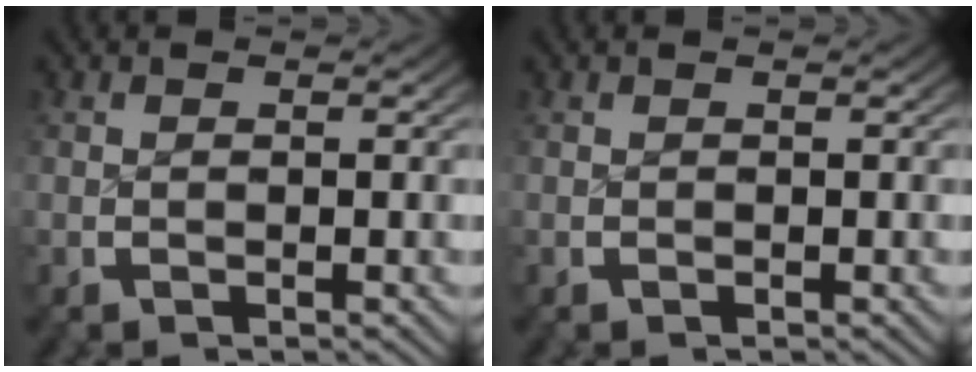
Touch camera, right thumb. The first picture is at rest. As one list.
[{"total": 0.0}]